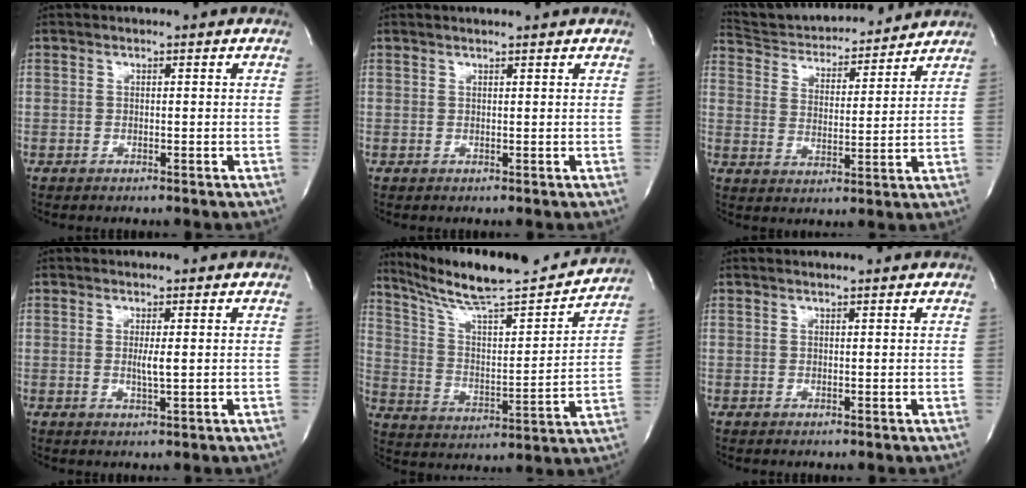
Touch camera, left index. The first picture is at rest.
{"total": 2.2, "force": [2.1, -0.1, 0.8], "torque": [-0.011, 0.011, 0.028]}
{"total": 15.8, "force": [15.0, 3.0, 3.7], "torque": [-0.060, 0.009, 0.233]}
{"total": 1.9, "force": [0.1, 0.0, 1.9], "torque": [-0.039, -0.006, 0.001]}
{"total": 22.2, "force": [20.1, 1.8, 9.2], "torque": [-0.153, -0.018, 0.305]}
{"total": 1.5, "force": [1.4, -0.1, 0.6], "torque": [-0.008, 0.009, 0.022]}